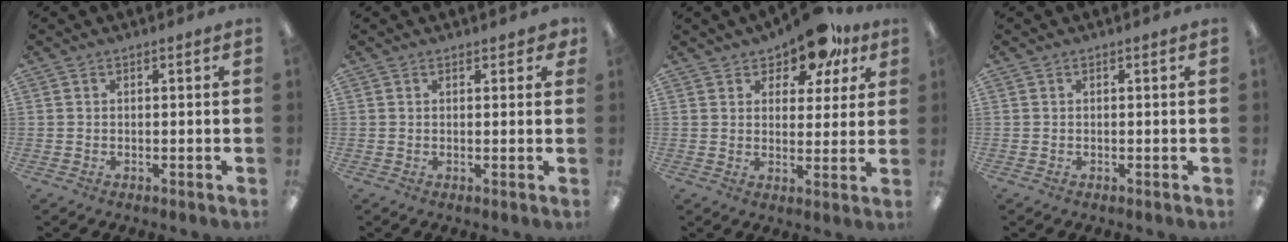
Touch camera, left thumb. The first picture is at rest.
{"total": 1.9, "force": [1.4, 1.0, 0.8], "torque": [-0.011, 0.001, 0.023]}
{"total": 11.6, "force": [9.0, 5.1, 5.3], "torque": [-0.077, -0.047, 0.161]}
{"total": 0.0}